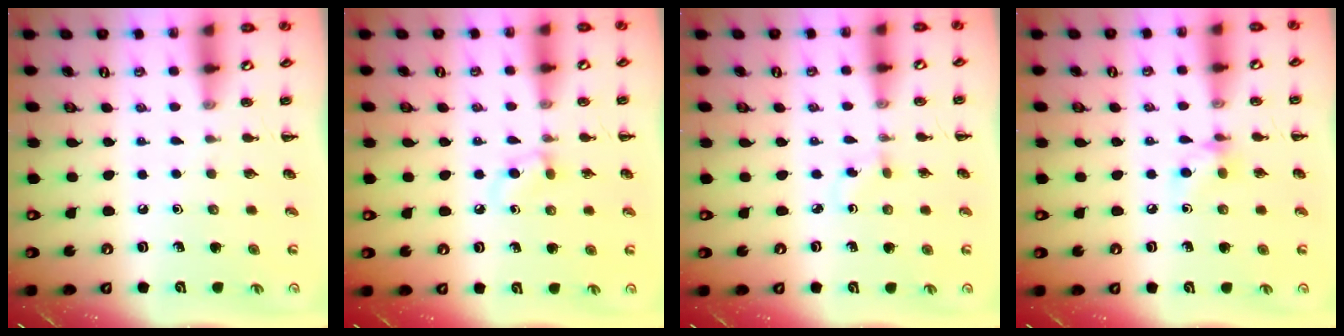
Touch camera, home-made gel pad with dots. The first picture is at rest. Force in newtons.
{"total": 4.3, "press": 3.9, "slide": 1.8}
{"total": 1.2, "press": 1.0, "slide": 0.8}
{"total": 6.0, "press": 5.9, "slide": 0.8}